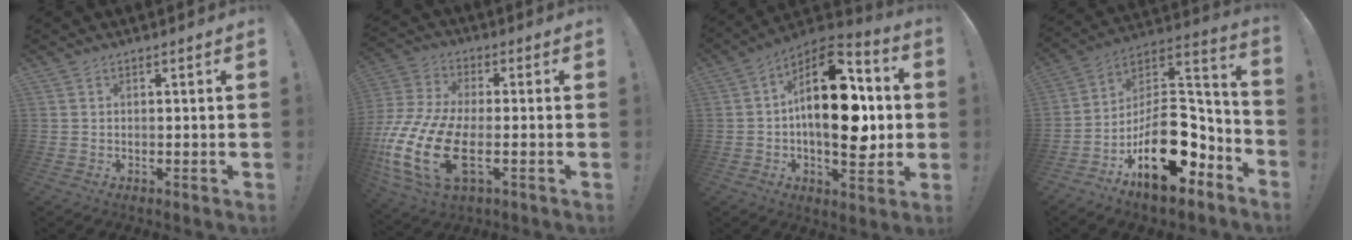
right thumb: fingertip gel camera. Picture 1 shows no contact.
{"total": 19.8, "force": [-5.2, 10.0, 16.2], "torque": [-0.341, 0.018, -0.083]}
{"total": 20.8, "force": [1.4, 10.9, 17.6], "torque": [-0.274, -0.006, 0.023]}
{"total": 23.6, "force": [-8.1, 13.9, 17.2], "torque": [-0.245, 0.048, -0.117]}